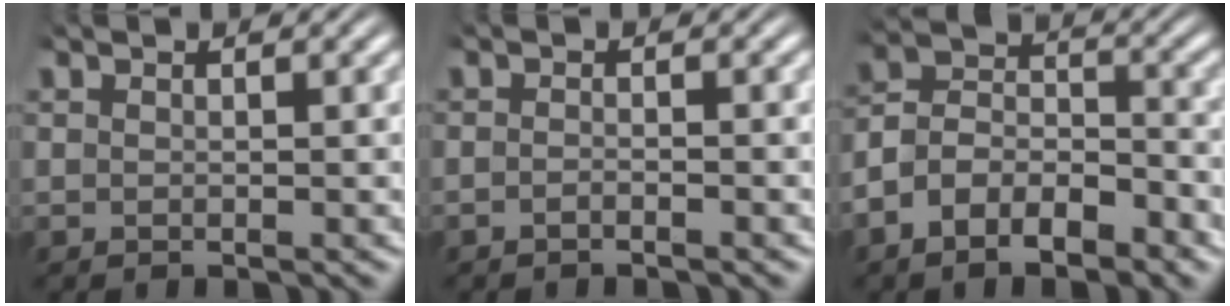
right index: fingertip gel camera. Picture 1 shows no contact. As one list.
[{"total": 1.1, "force": [-1.0, 0.2, 0.3], "torque": [-0.010, -0.001, -0.022]}, {"total": 8.2, "force": [-3.1, 6.8, 3.4], "torque": [-0.080, -0.017, -0.070]}]